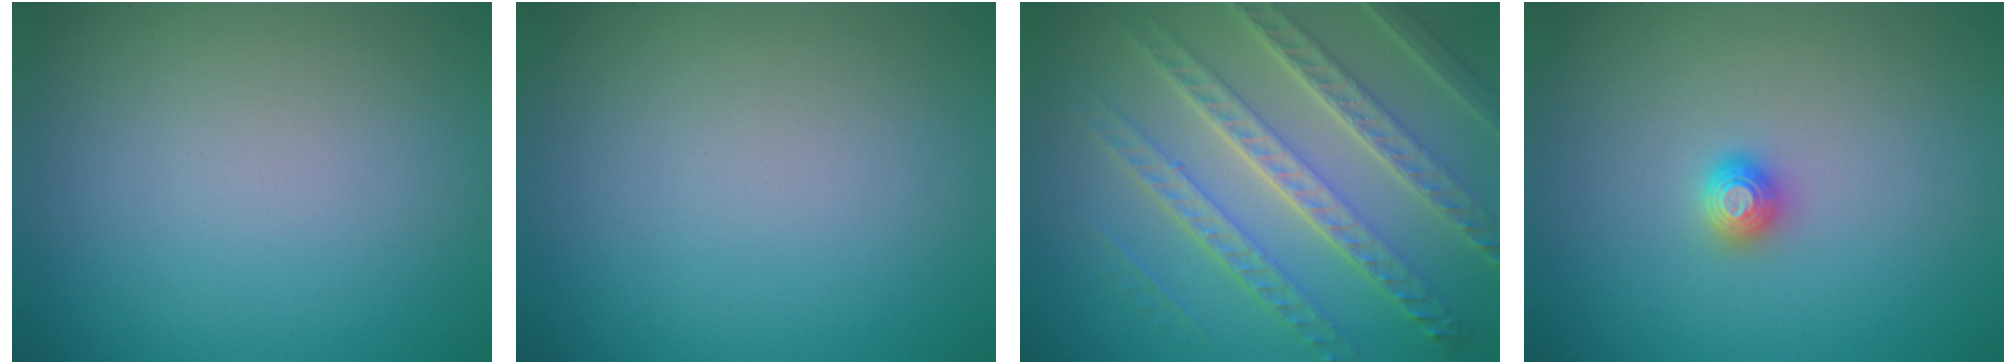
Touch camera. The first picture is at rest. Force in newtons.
{"total": 0.0}
{"total": 8.2, "press": 5.8, "slide": 5.8}
{"total": 1.2, "press": 1.2, "slide": 0.1}